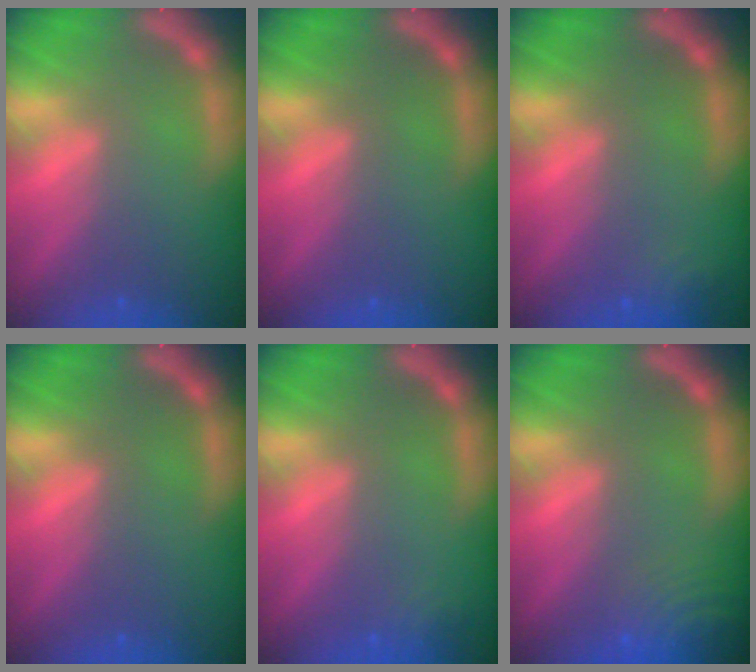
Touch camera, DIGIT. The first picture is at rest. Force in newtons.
{"total": 0.0}
{"total": 1.9}
{"total": 0.0}
{"total": 1.4}
{"total": 8.5}